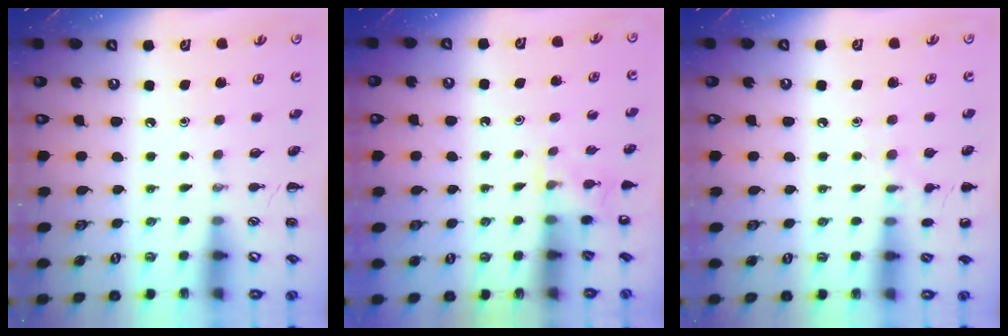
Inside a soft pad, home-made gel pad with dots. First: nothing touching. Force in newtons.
{"total": 3.9, "press": 3.7, "slide": 1.3}
{"total": 6.6, "press": 6.3, "slide": 1.9}